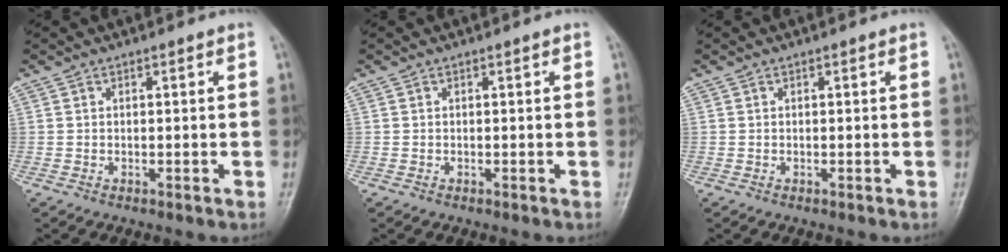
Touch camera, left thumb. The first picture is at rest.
{"total": 0.0}
{"total": 0.0}